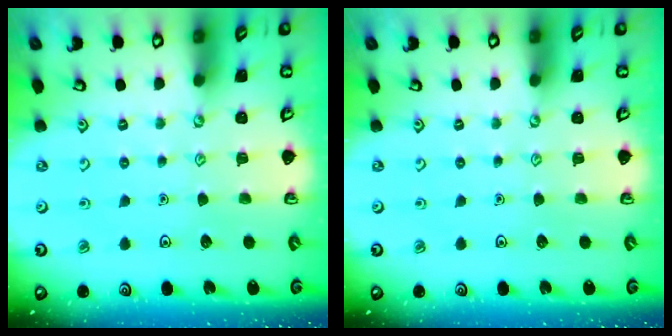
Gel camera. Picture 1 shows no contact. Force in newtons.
{"total": 0.0}